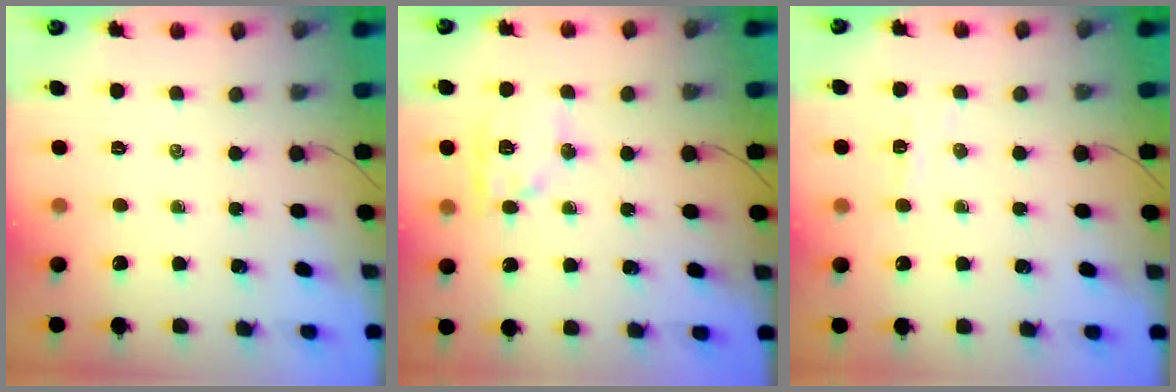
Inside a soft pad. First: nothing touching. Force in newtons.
{"total": 11.9, "press": 11.8, "slide": 1.1}
{"total": 3.9, "press": 3.8, "slide": 1.0}